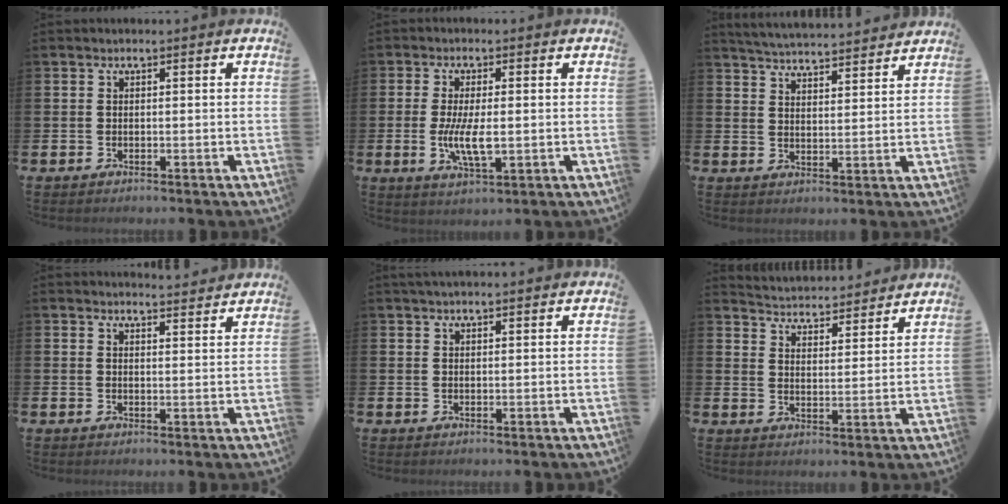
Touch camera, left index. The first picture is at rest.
{"total": 5.8, "force": [-0.3, 2.1, 5.4], "torque": [-0.103, 0.002, -0.007]}
{"total": 5.0, "force": [5.0, 0.1, 0.2], "torque": [-0.027, -0.031, 0.089]}
{"total": 3.1, "force": [3.0, -0.2, -0.2], "torque": [0.006, -0.025, 0.054]}
{"total": 1.5, "force": [1.4, 0.2, 0.6], "torque": [-0.005, -0.001, 0.024]}
{"total": 4.7, "force": [4.6, 0.6, -0.2], "torque": [-0.014, -0.041, 0.079]}